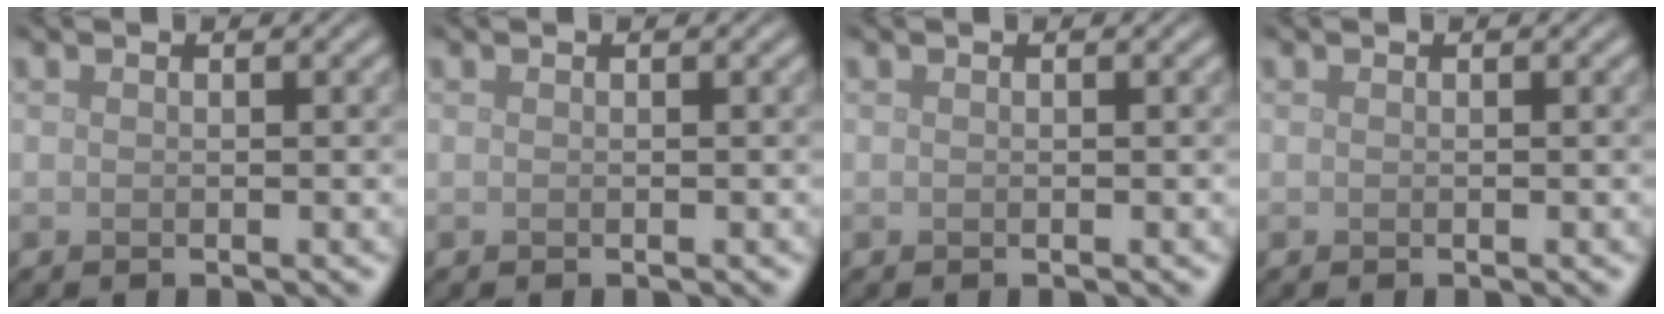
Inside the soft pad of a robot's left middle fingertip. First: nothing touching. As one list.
[{"total": 0.0}, {"total": 0.0}, {"total": 0.0}]